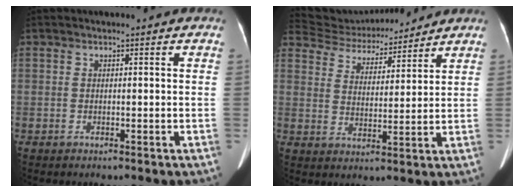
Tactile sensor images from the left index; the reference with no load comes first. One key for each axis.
{"total": 12.0, "fx": 11.5, "fy": 2.7, "fz": 2.2, "tx": -0.040, "ty": 0.010, "tz": 0.185}